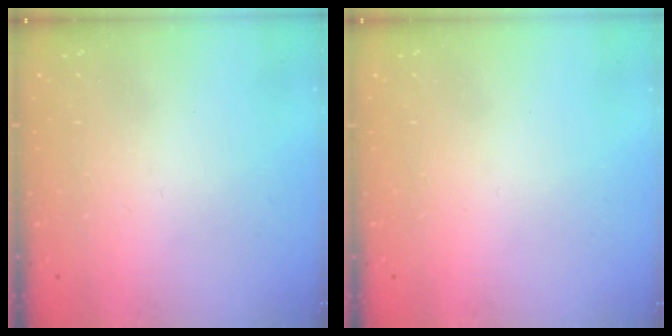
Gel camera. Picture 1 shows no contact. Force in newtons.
{"total": 0.0}